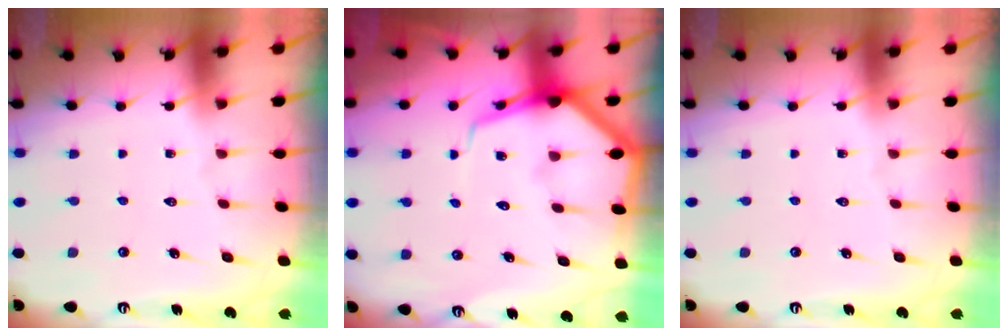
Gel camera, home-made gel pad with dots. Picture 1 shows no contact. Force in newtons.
{"total": 8.1, "press": 8.1, "slide": 0.9}
{"total": 0.0}